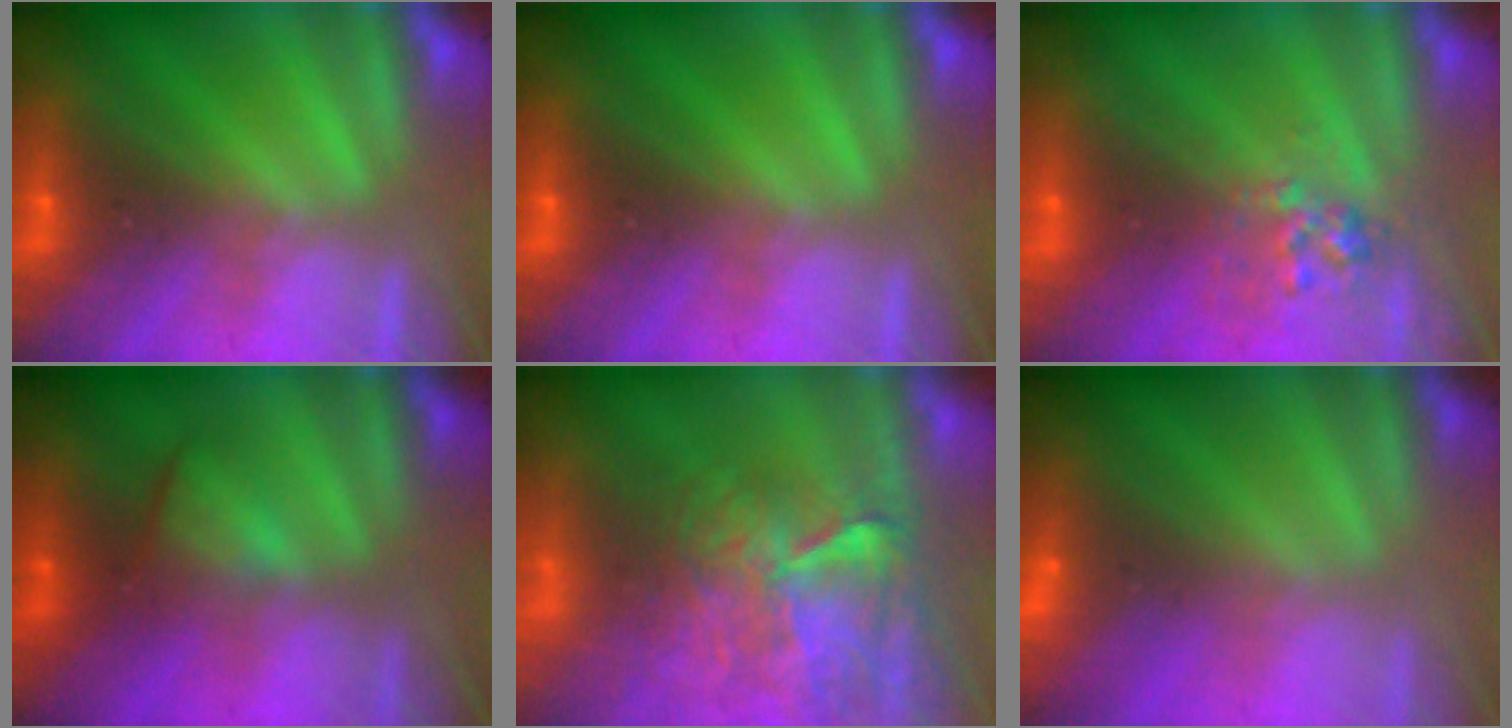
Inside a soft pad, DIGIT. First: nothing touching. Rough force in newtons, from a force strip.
{"total": 0.0}
{"total": 2.9}
{"total": 2.0}
{"total": 8.0}
{"total": 3.0}